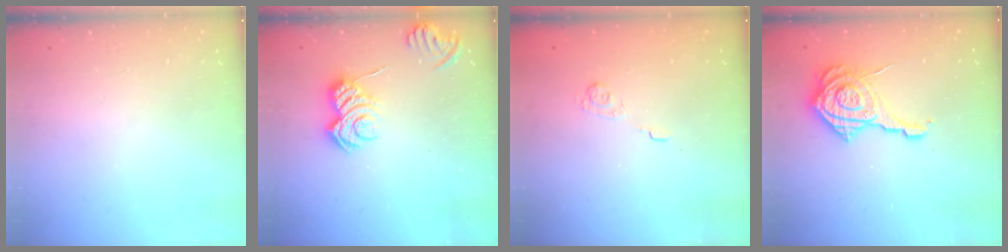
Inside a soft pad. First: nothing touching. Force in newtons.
{"total": 7.8, "press": 7.7, "slide": 0.9}
{"total": 2.2, "press": 1.7, "slide": 1.4}
{"total": 13.9, "press": 13.8, "slide": 1.7}